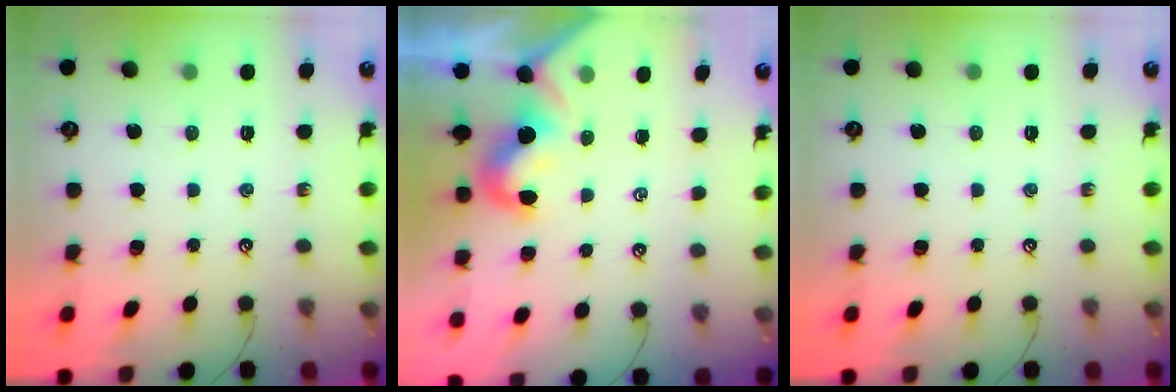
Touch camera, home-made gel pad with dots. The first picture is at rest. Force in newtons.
{"total": 2.1, "press": 2.0, "slide": 0.6}
{"total": 0.0}